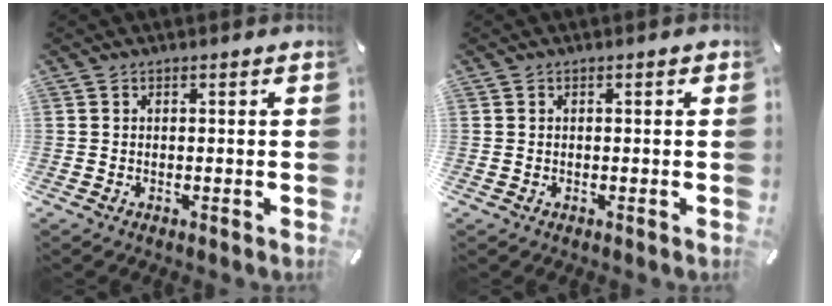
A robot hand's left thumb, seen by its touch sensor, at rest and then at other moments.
{"total": 0.6, "force": [0.0, 0.4, 0.4], "torque": [-0.008, 0.003, -0.001]}